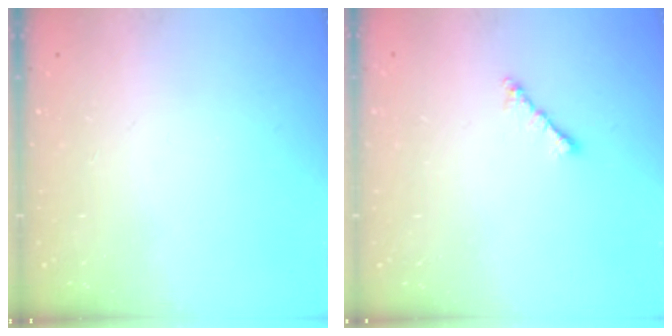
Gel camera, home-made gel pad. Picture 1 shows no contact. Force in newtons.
{"total": 2.0, "press": 1.9, "slide": 0.6}